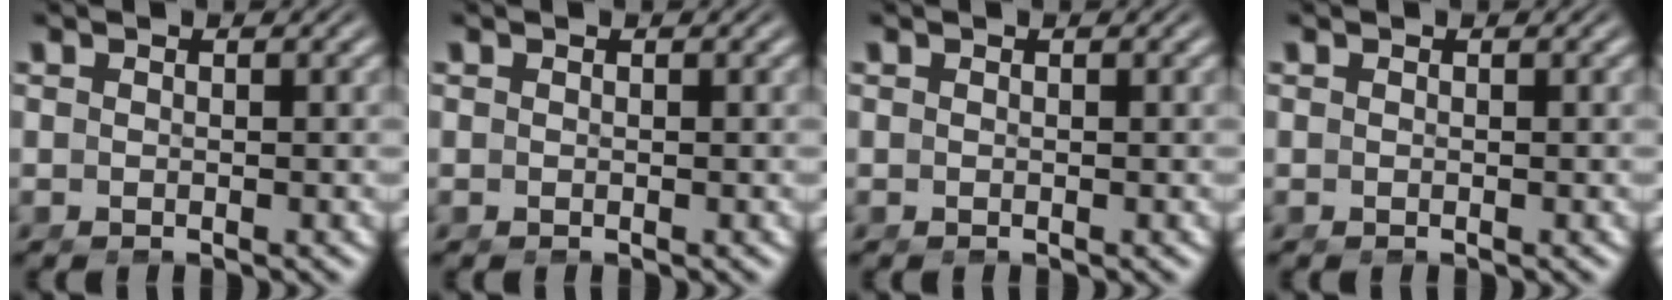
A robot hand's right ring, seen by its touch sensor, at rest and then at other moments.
{"total": 0.0}
{"total": 0.0}
{"total": 0.0}